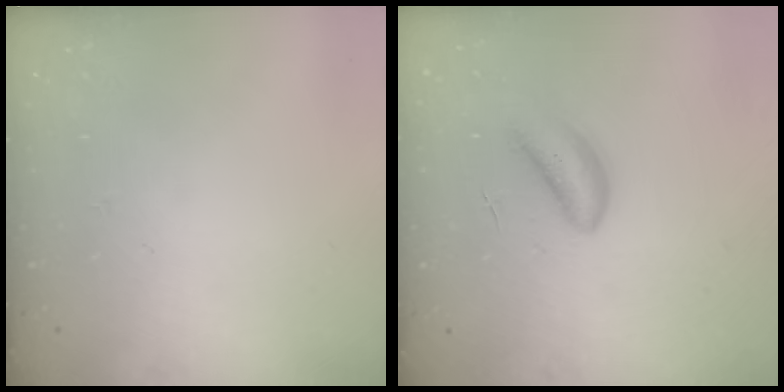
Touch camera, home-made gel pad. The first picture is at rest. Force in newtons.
{"total": 3.6, "press": 3.5, "slide": 0.9}